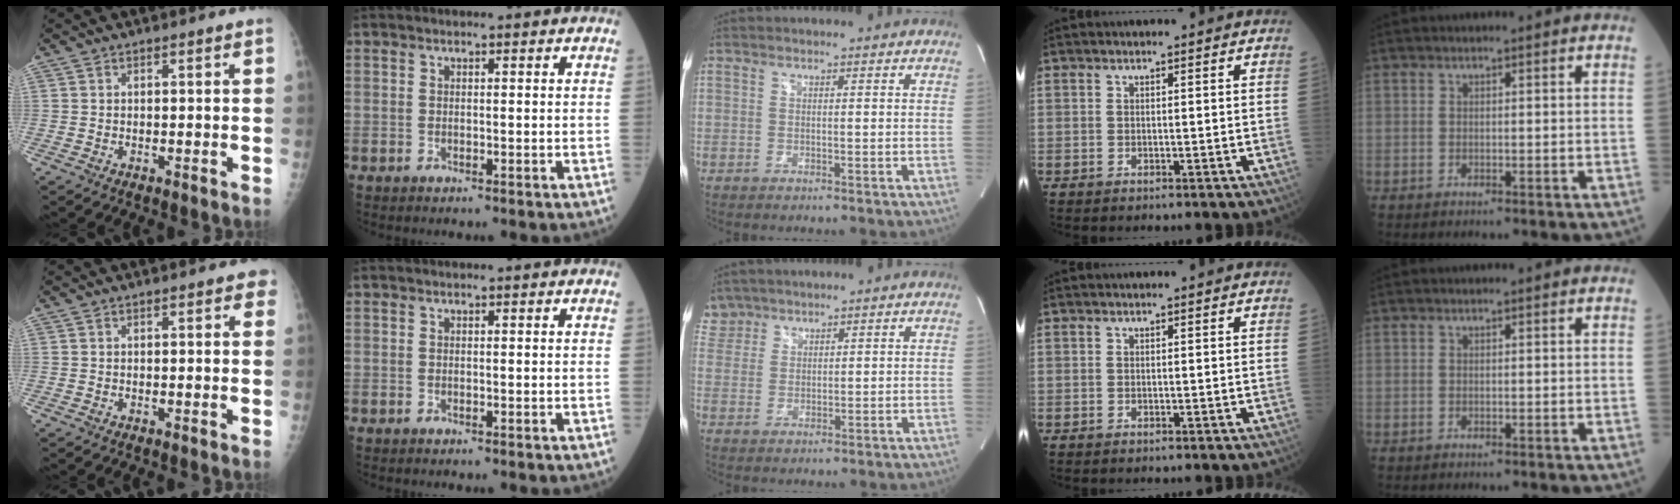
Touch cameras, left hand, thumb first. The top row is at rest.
{"thumb": {"total": 2.0, "force": [1.1, 0.9, 1.4], "torque": [-0.005, 0.000, 0.010]}, "middle": {"total": 3.9, "force": [3.3, 2.0, -0.5], "torque": [0.015, 0.008, 0.067]}}